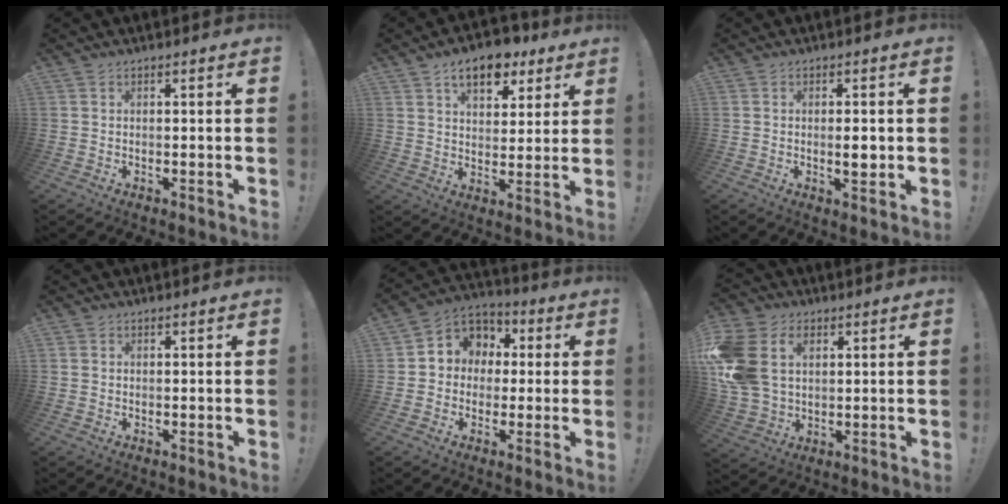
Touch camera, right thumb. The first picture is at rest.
{"total": 11.5, "force": [6.8, 6.6, 6.6], "torque": [-0.085, -0.035, 0.120]}
{"total": 3.5, "force": [-0.3, 0.9, 3.4], "torque": [-0.043, -0.004, -0.008]}
{"total": 0.9, "force": [0.2, 0.8, 0.1], "torque": [-0.004, 0.005, 0.005]}
{"total": 7.7, "force": [0.3, 7.3, 2.4], "torque": [-0.029, 0.002, 0.011]}
{"total": 15.7, "force": [4.3, 11.7, 9.5], "torque": [-0.204, -0.014, 0.082]}